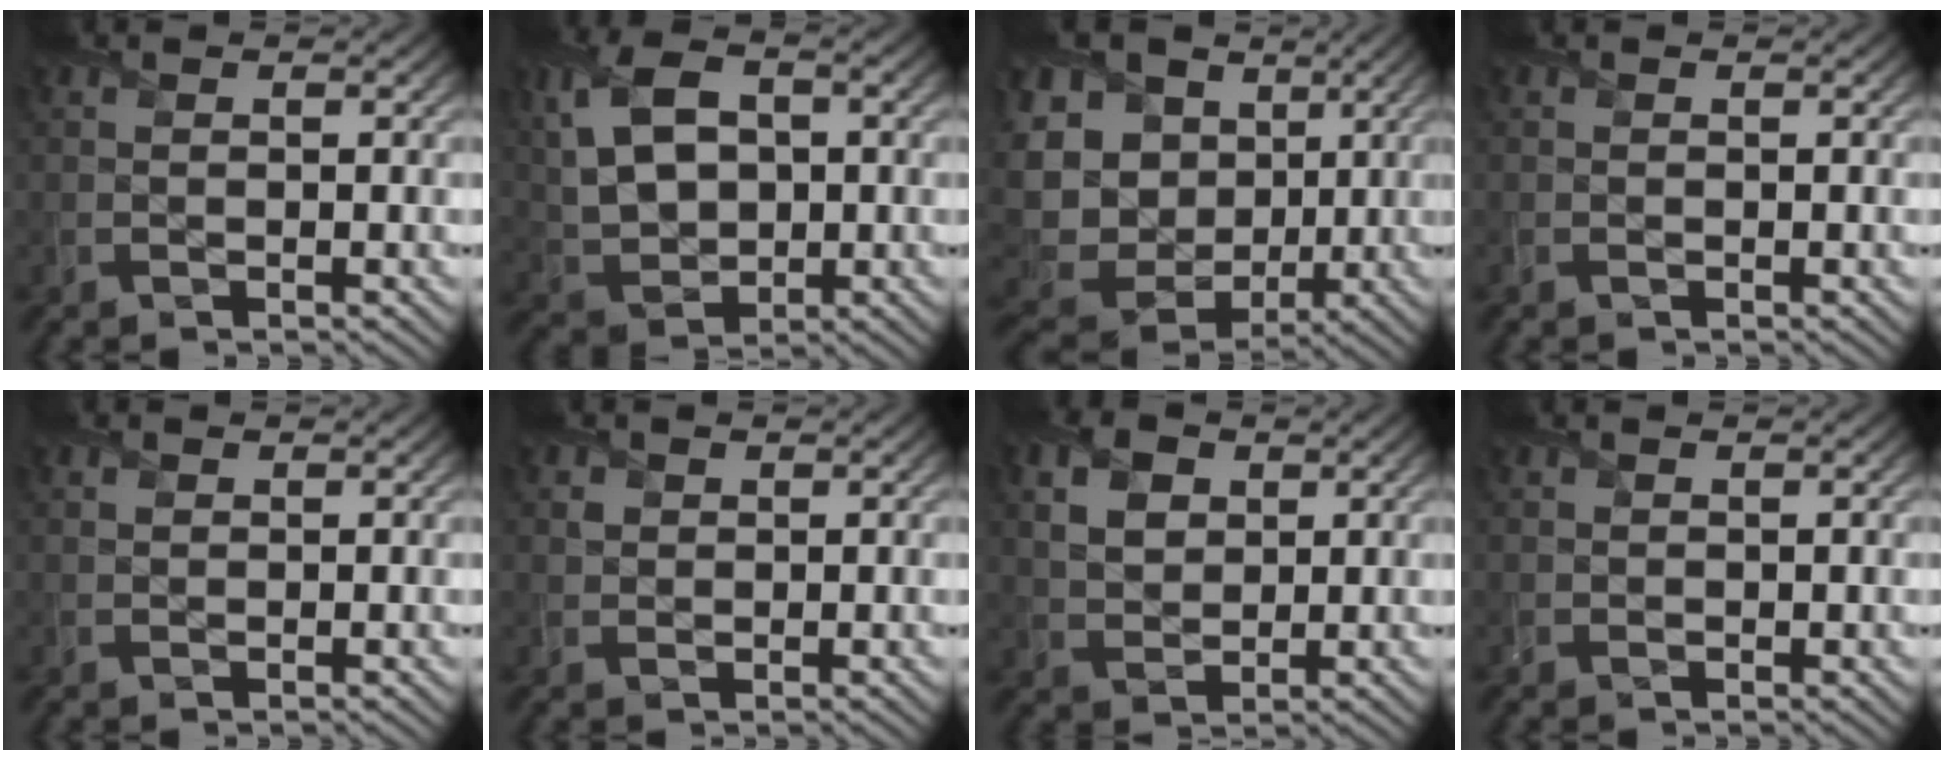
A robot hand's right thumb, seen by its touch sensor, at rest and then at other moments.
{"total": 10.2, "force": [2.1, 6.7, 7.4], "torque": [-0.186, 0.006, 0.036]}
{"total": 20.9, "force": [3.4, 17.9, 10.2], "torque": [-0.298, 0.014, 0.069]}
{"total": 0.6, "force": [-0.2, 0.5, 0.1], "torque": [-0.003, -0.005, -0.007]}
{"total": 0.8, "force": [0.6, 0.5, 0.2], "torque": [-0.007, -0.001, 0.012]}
{"total": 1.4, "force": [0.7, 1.2, 0.3], "torque": [-0.009, -0.002, 0.014]}
{"total": 5.1, "force": [2.0, 3.6, 3.0], "torque": [-0.074, 0.003, 0.038]}
{"total": 0.8, "force": [0.5, 0.6, 0.1], "torque": [-0.005, -0.002, 0.011]}